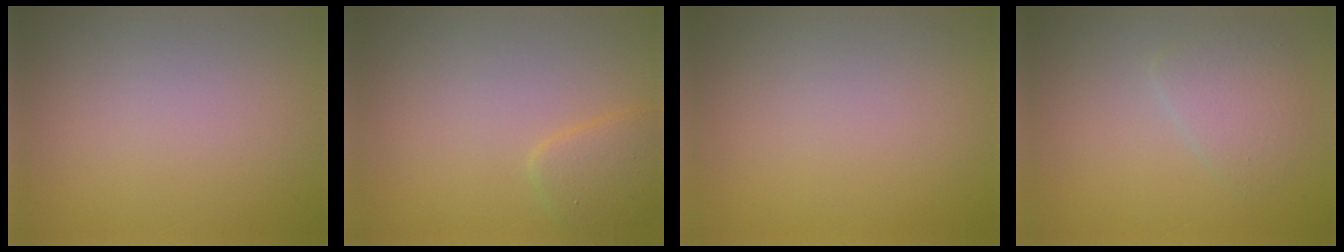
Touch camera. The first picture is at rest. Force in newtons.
{"total": 1.9, "press": 1.9, "slide": 0.2}
{"total": 0.0}
{"total": 2.4, "press": 2.4, "slide": 0.1}